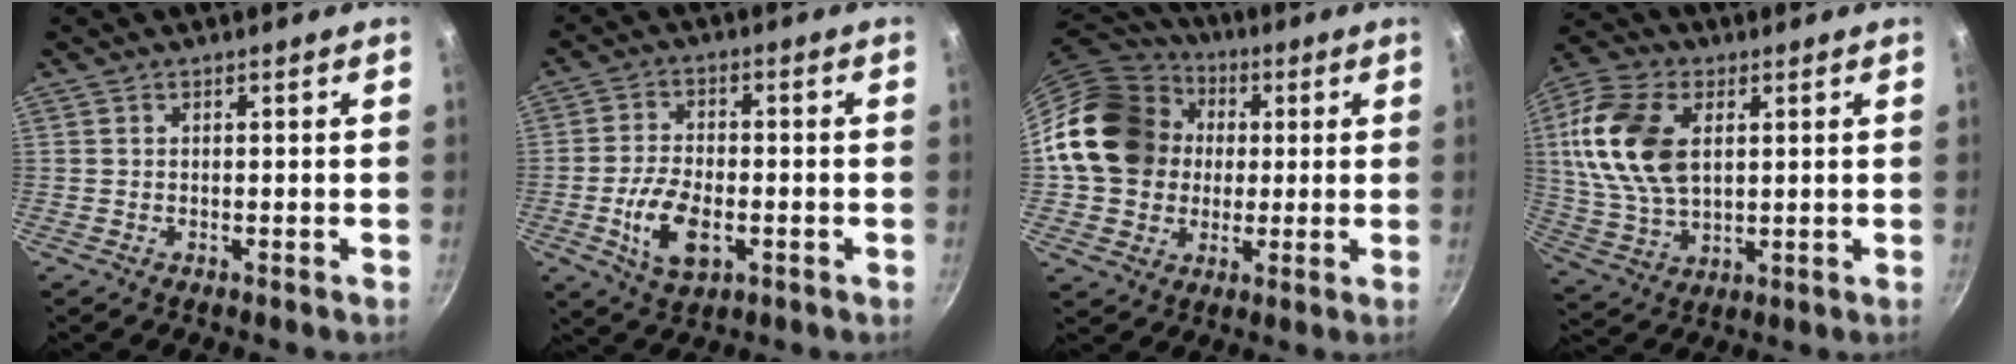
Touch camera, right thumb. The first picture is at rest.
{"total": 9.9, "force": [-2.8, 5.5, 7.8], "torque": [-0.144, 0.011, -0.049]}
{"total": 19.7, "force": [2.0, 16.9, 10.0], "torque": [-0.160, 0.039, 0.035]}
{"total": 16.9, "force": [3.6, 10.7, 12.6], "torque": [-0.236, -0.003, 0.070]}